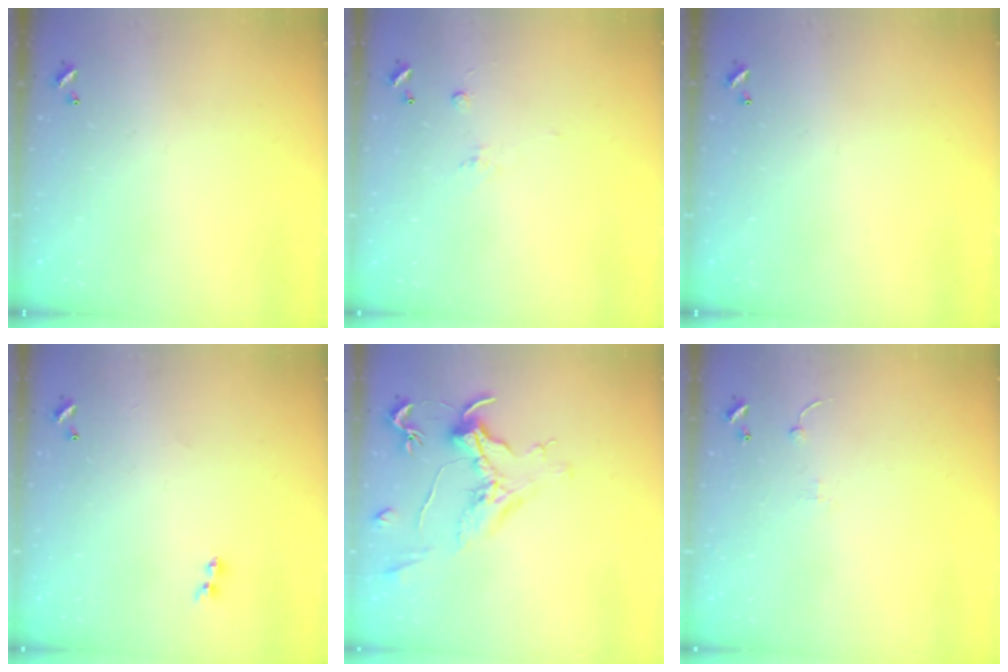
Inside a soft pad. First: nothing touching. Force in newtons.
{"total": 1.7, "press": 1.5, "slide": 0.8}
{"total": 0.0}
{"total": 1.1, "press": 0.9, "slide": 0.6}
{"total": 1.6, "press": 1.4, "slide": 0.6}
{"total": 0.8, "press": 0.7, "slide": 0.4}